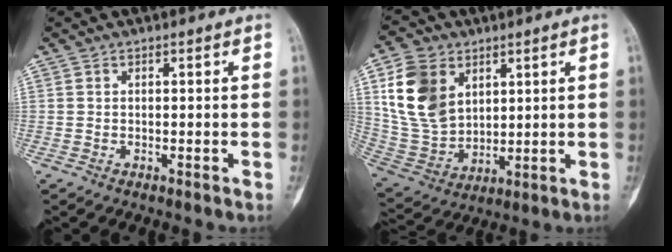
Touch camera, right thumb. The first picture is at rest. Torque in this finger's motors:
{"motor_torque": [0.40, 1.47, 0.55, -0.06, 0.14]}